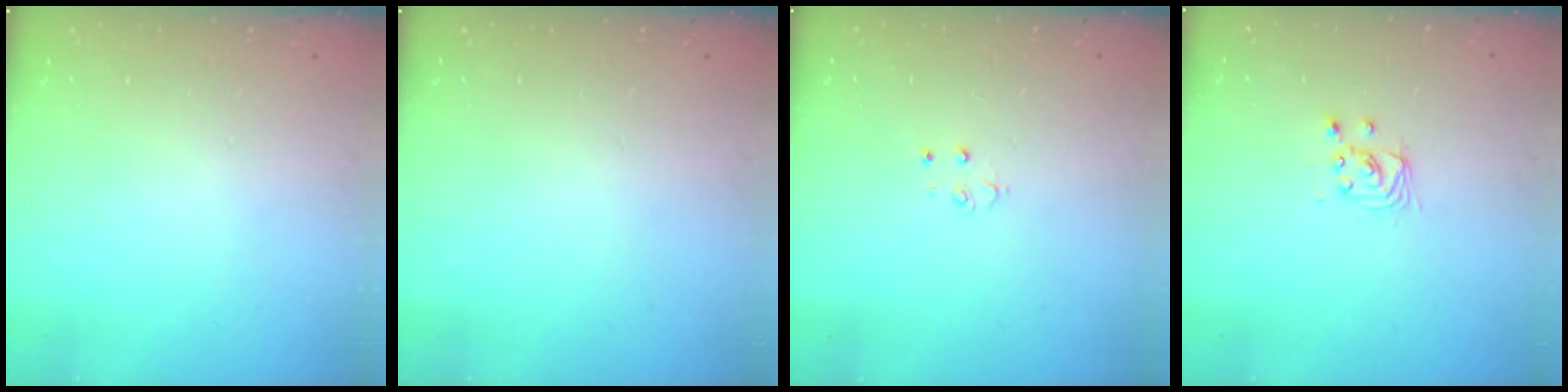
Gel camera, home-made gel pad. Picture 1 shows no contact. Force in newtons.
{"total": 0.0}
{"total": 2.8, "press": 2.8, "slide": 0.3}
{"total": 2.8, "press": 2.8, "slide": 0.2}